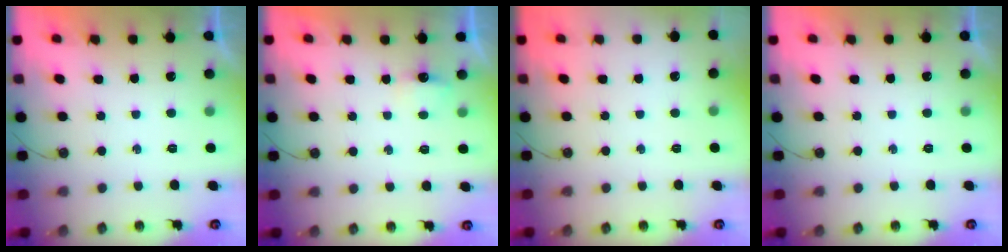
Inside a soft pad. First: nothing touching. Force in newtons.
{"total": 2.9, "press": 2.9, "slide": 0.3}
{"total": 0.0}
{"total": 0.0}